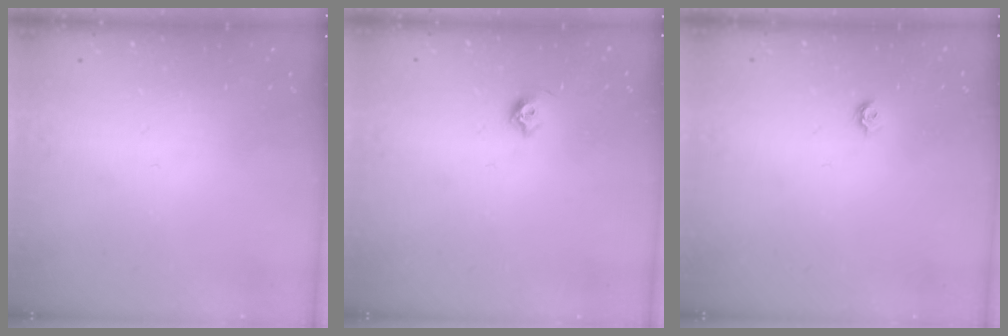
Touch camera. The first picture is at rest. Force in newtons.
{"total": 5.5, "press": 5.3, "slide": 1.2}
{"total": 4.6, "press": 4.6, "slide": 0.6}